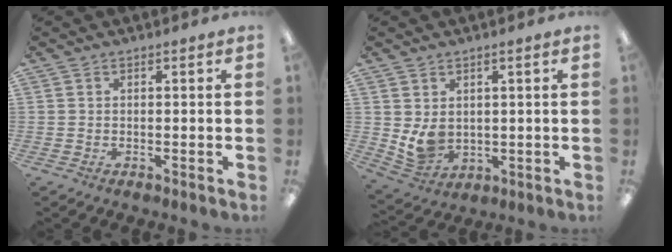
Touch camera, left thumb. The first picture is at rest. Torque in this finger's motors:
{"motor_torque": [0.74, 1.38, 0.85, -0.53, 0.08]}